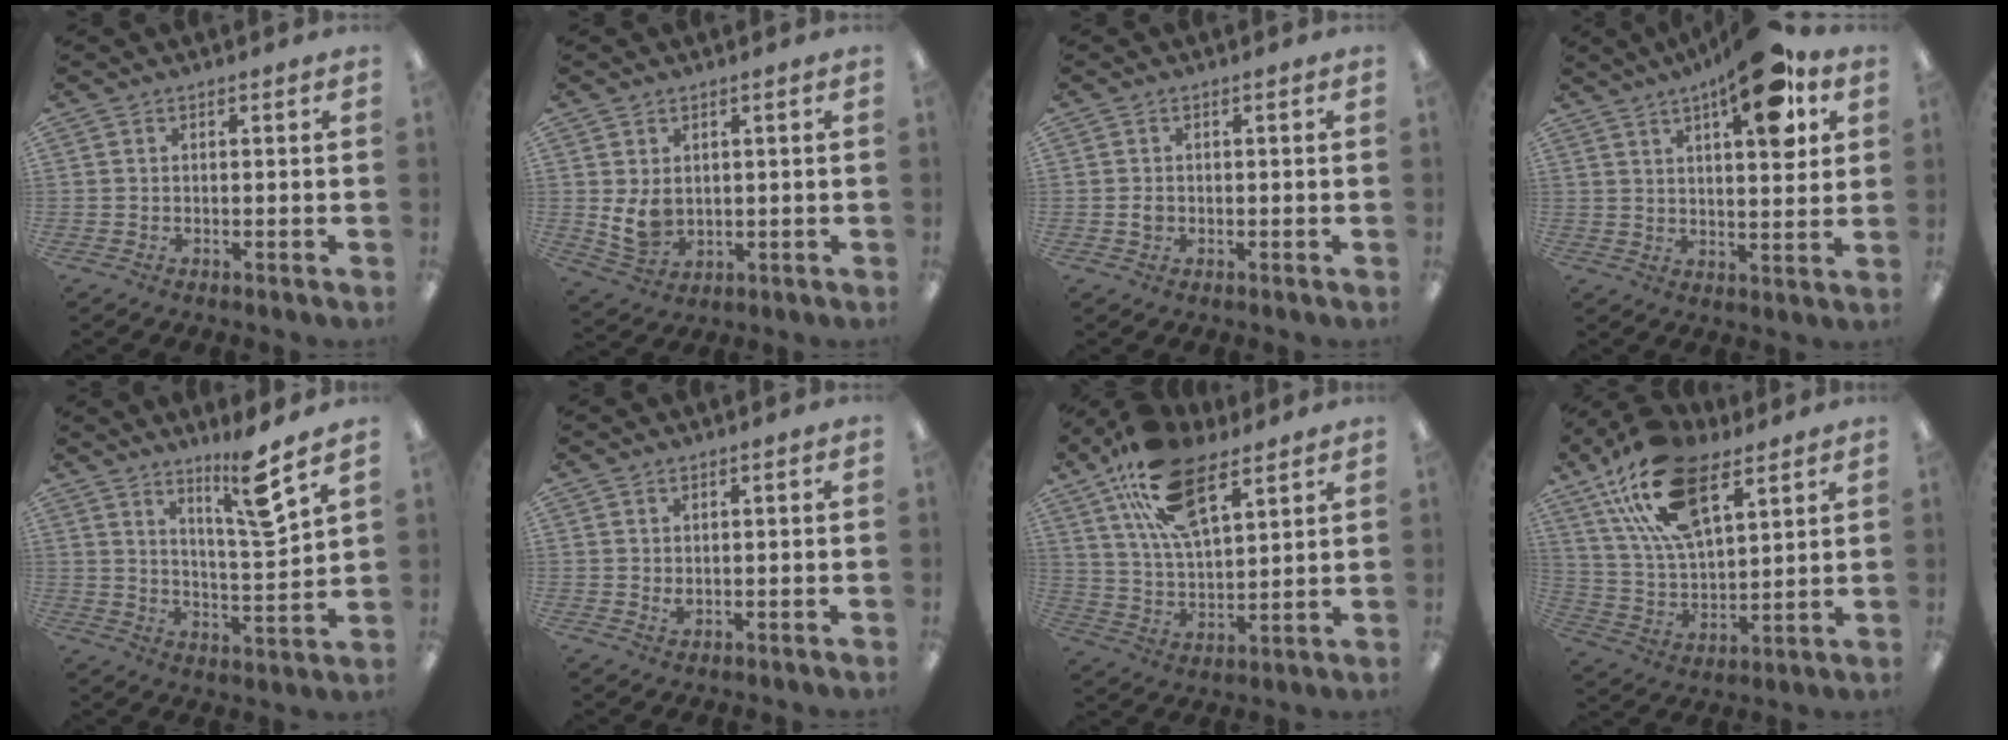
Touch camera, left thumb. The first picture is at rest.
{"total": 5.9, "force": [1.2, 4.4, 3.8], "torque": [-0.077, -0.010, 0.022]}
{"total": 1.4, "force": [-0.2, 1.1, 1.0], "torque": [-0.019, 0.004, -0.005]}
{"total": 15.7, "force": [8.6, 5.2, 12.0], "torque": [-0.161, -0.044, 0.132]}
{"total": 11.8, "force": [8.4, 1.3, 8.3], "torque": [-0.135, -0.049, 0.133]}
{"total": 1.6, "force": [0.5, 0.8, 1.3], "torque": [-0.026, 0.000, 0.009]}
{"total": 19.5, "force": [11.4, 9.3, 12.9], "torque": [-0.231, -0.033, 0.201]}
{"total": 21.2, "force": [11.9, 10.7, 13.8], "torque": [-0.264, -0.034, 0.214]}